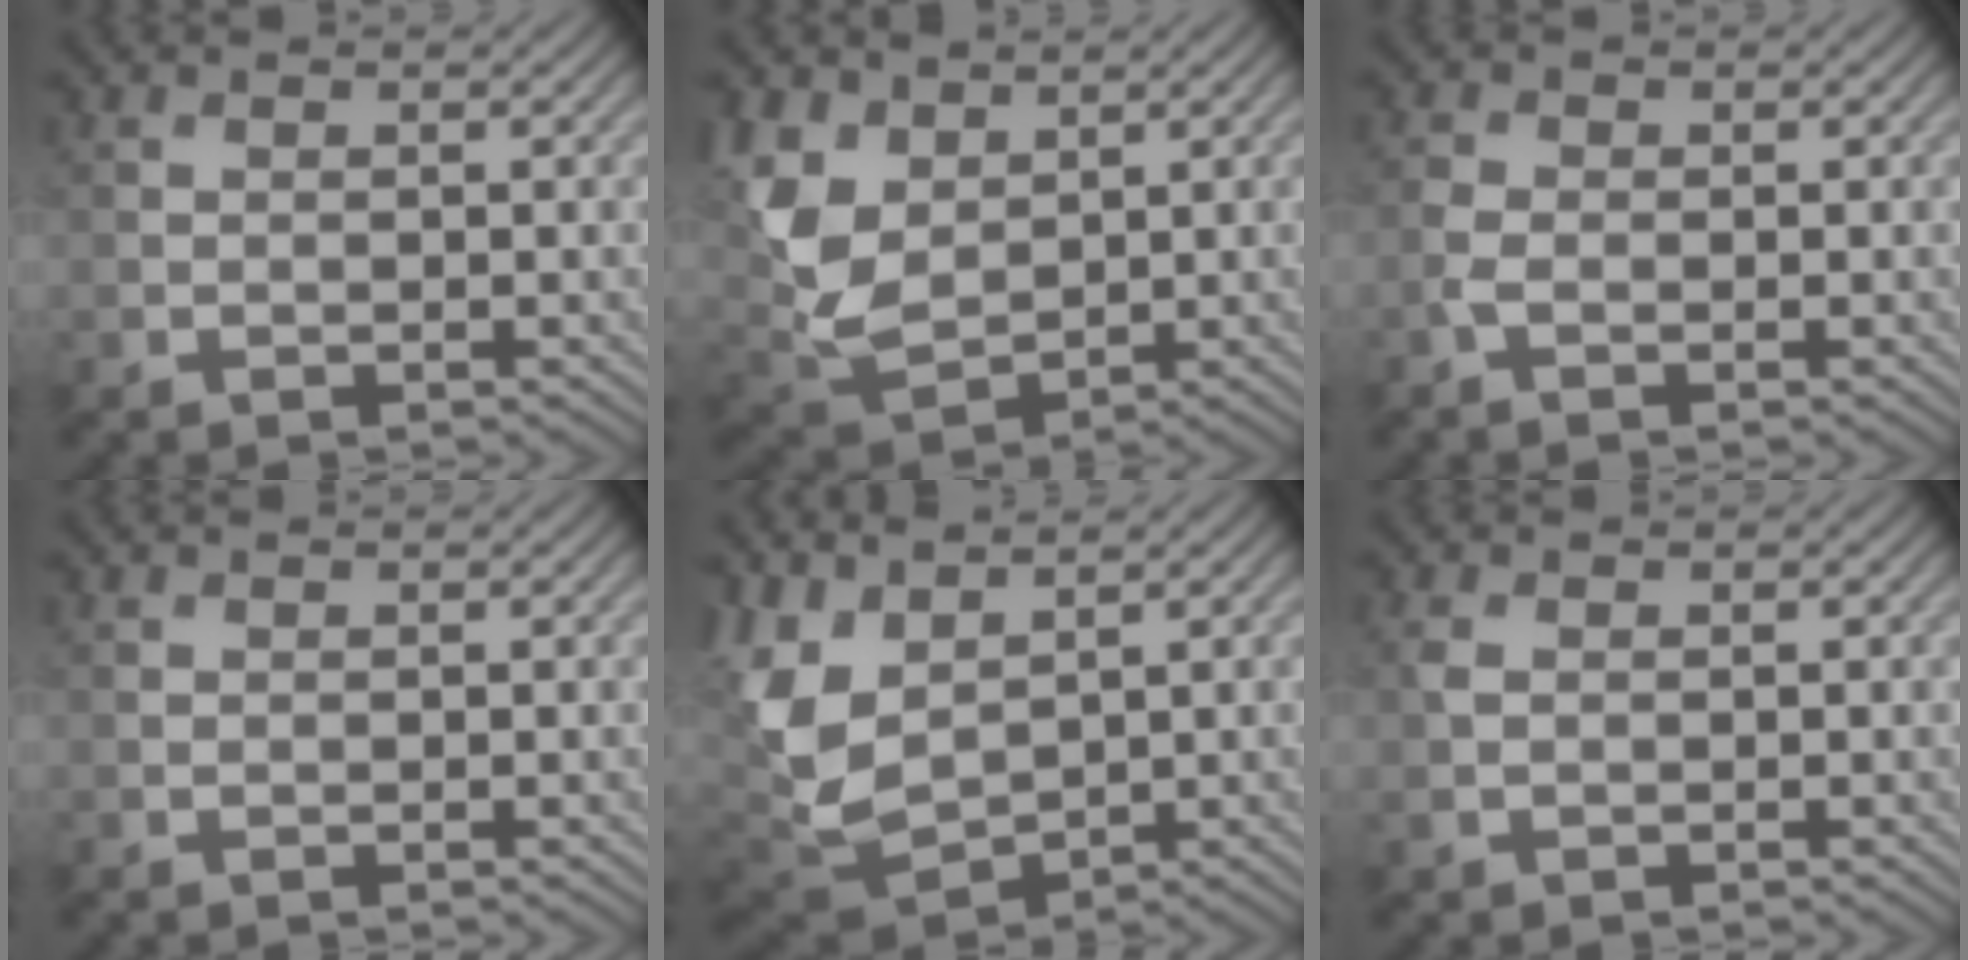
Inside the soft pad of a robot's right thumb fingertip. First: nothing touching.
{"total": 8.7, "force": [3.1, 5.8, 5.7], "torque": [-0.164, 0.003, 0.066]}
{"total": 1.7, "force": [-0.8, 0.7, 1.4], "torque": [-0.042, -0.002, -0.026]}
{"total": 0.0}
{"total": 9.5, "force": [3.0, 5.8, 6.9], "torque": [-0.208, -0.002, 0.063]}
{"total": 1.5, "force": [0.0, 1.0, 1.1], "torque": [-0.034, 0.000, 0.001]}